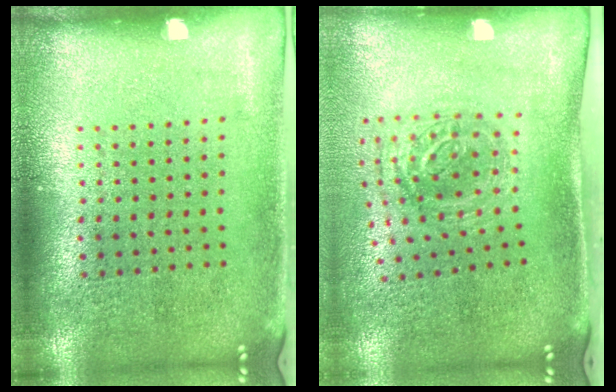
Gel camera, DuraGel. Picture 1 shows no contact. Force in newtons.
{"total": 1.2, "press": 1.1, "slide": 0.6}